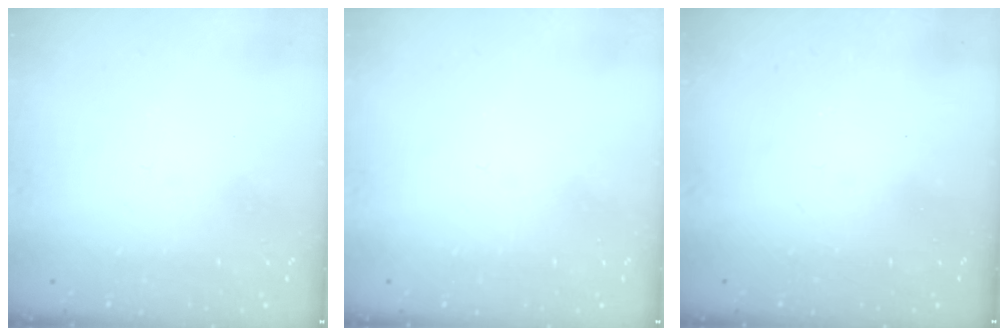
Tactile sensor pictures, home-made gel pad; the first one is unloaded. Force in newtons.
{"total": 0.0}
{"total": 2.5, "press": 2.4, "slide": 0.4}